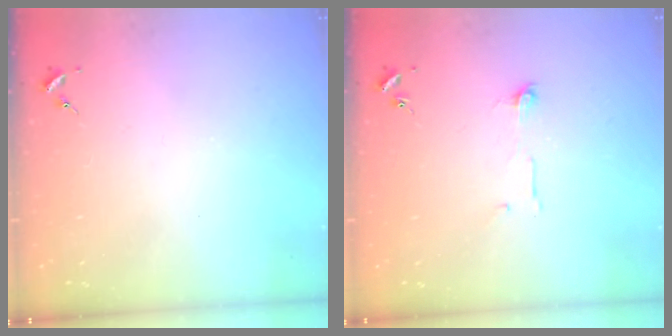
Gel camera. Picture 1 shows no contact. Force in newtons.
{"total": 4.9, "press": 4.9, "slide": 0.5}